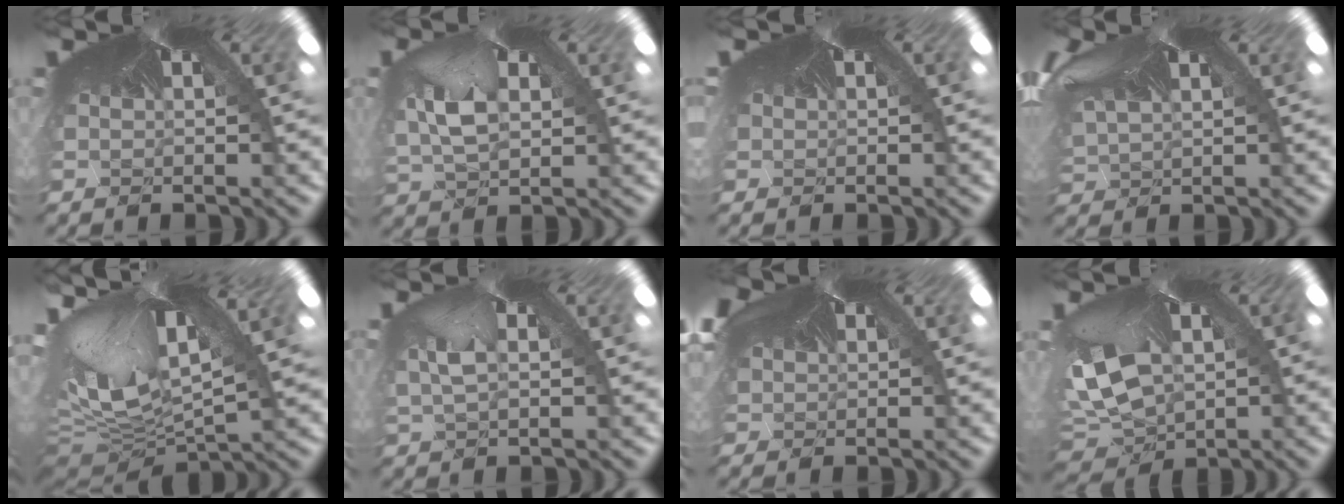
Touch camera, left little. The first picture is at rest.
{"total": 3.1, "force": [-1.4, 2.5, 1.2], "torque": [-0.052, -0.020, 0.016]}
{"total": 2.0, "force": [-0.1, 1.0, 1.8], "torque": [-0.038, 0.002, 0.003]}
{"total": 1.5, "force": [0.3, 0.5, -1.4], "torque": [-0.009, -0.012, 0.027]}
{"total": 4.8, "force": [-4.2, 1.3, 2.0], "torque": [-0.077, -0.087, -0.032]}
{"total": 2.2, "force": [-1.1, 1.5, 1.1], "torque": [-0.045, -0.015, 0.018]}
{"total": 3.0, "force": [1.2, 1.4, 2.3], "torque": [-0.054, 0.005, 0.026]}
{"total": 4.4, "force": [-3.5, 2.5, -0.8], "torque": [-0.050, -0.067, -0.014]}